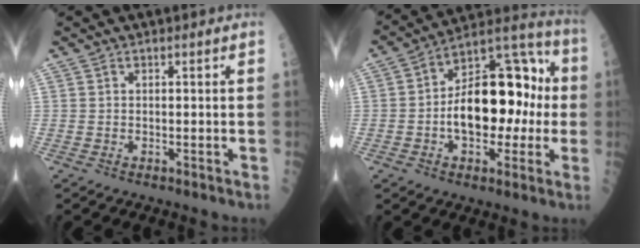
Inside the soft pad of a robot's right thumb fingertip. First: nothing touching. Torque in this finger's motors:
{"motor_torque": [1.78, 2.23, 1.27, 0.11, 0.11]}